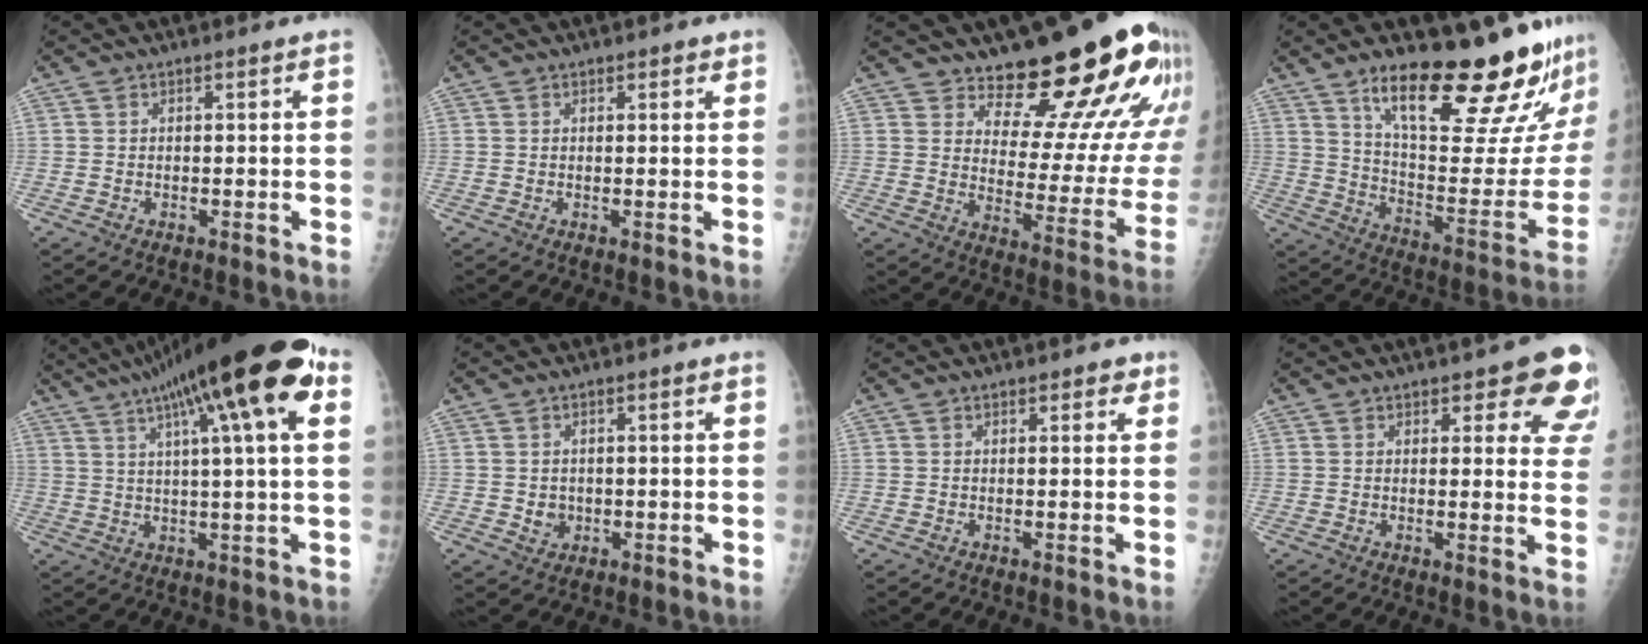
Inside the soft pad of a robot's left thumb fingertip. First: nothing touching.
{"total": 1.2, "force": [0.8, 0.6, 0.6], "torque": [0.001, -0.003, 0.007]}
{"total": 21.0, "force": [16.9, 7.3, 10.2], "torque": [-0.085, -0.132, 0.222]}
{"total": 27.3, "force": [19.9, 6.1, 17.6], "torque": [-0.218, -0.108, 0.294]}
{"total": 22.3, "force": [10.1, 3.8, 19.5], "torque": [-0.312, 0.018, 0.151]}
{"total": 2.6, "force": [-0.2, 2.4, 1.0], "torque": [-0.005, 0.001, 0.005]}
{"total": 1.8, "force": [1.1, 1.0, 0.9], "torque": [0.006, -0.003, 0.009]}
{"total": 11.0, "force": [7.0, 4.5, 7.3], "torque": [-0.033, -0.032, 0.070]}